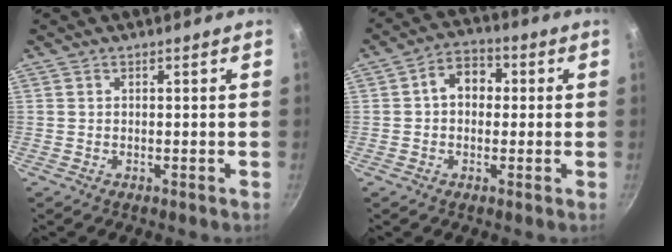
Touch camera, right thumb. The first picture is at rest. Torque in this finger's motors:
{"motor_torque": [0.75, 1.31, 0.62, -0.10, 0.16]}